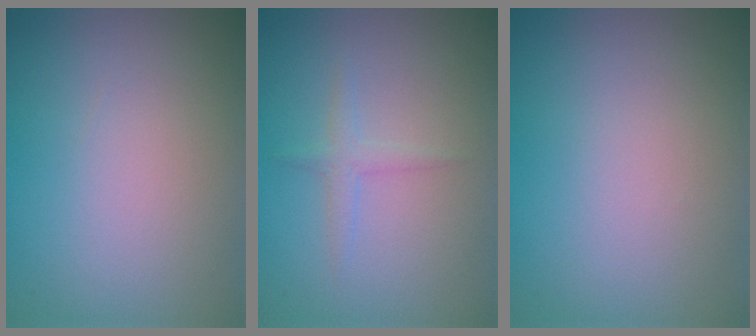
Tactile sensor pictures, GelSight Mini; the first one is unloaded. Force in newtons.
{"total": 1.2, "press": 1.2, "slide": 0.0}
{"total": 0.0}